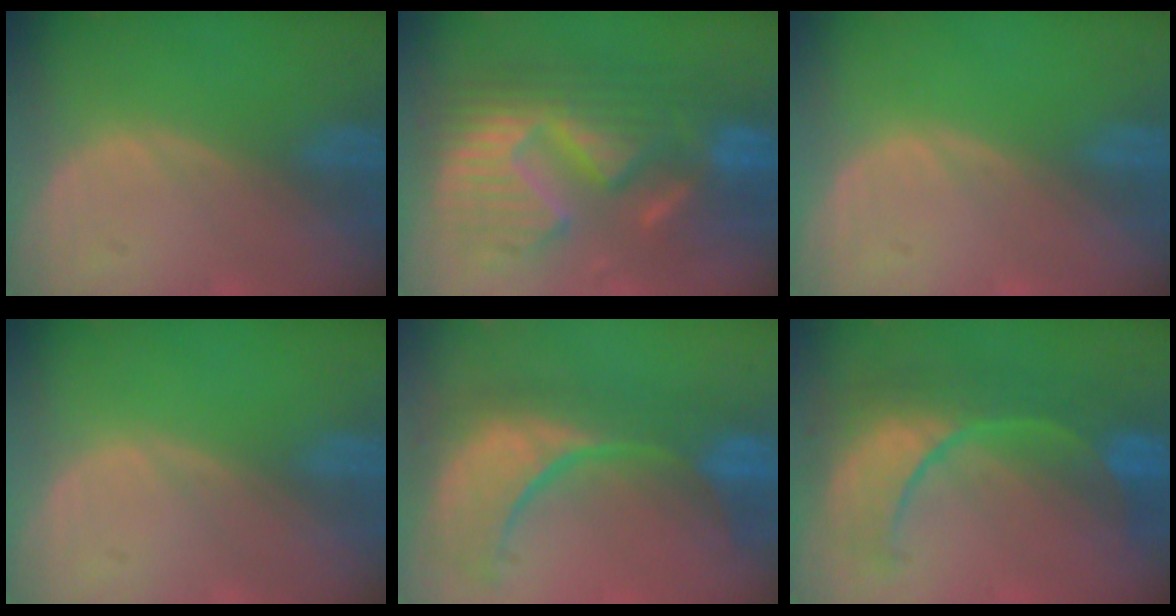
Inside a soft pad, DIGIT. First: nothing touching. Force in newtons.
{"total": 13.2, "press": 13.1, "slide": 1.4}
{"total": 0.0}
{"total": 0.0}
{"total": 11.9, "press": 10.8, "slide": 4.8}
{"total": 9.4, "press": 9.4, "slide": 0.7}